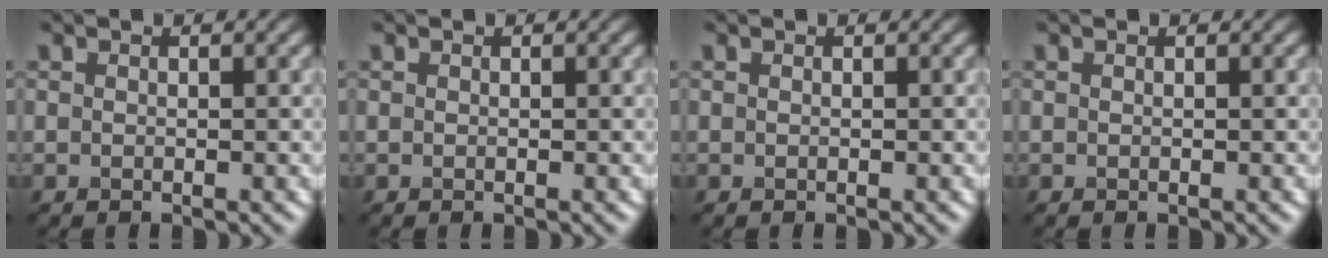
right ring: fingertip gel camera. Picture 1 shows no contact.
{"total": 0.0}
{"total": 0.0}
{"total": 0.0}